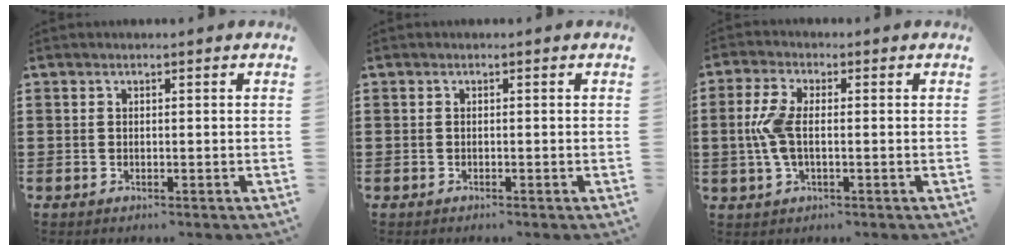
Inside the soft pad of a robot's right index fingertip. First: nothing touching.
{"total": 0.0}
{"total": 6.0, "force": [-0.2, 2.6, 5.4], "torque": [-0.136, -0.006, -0.013]}